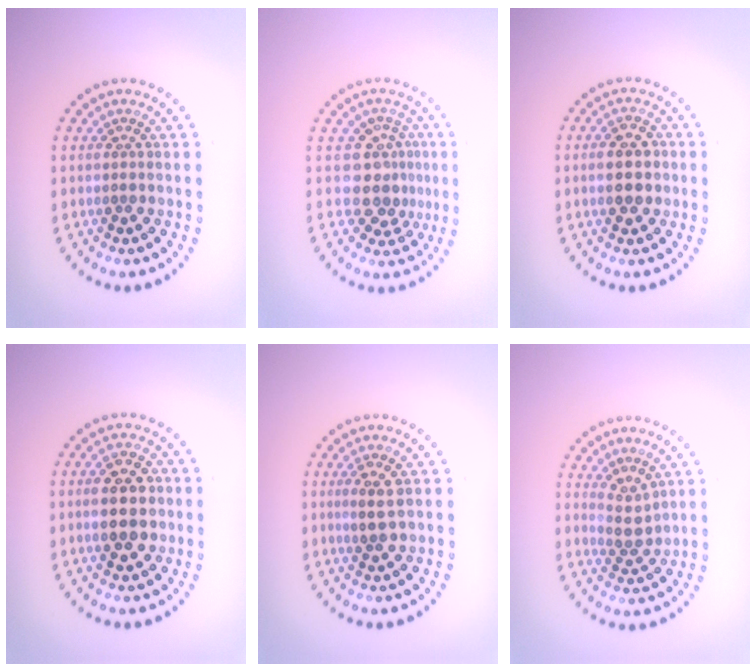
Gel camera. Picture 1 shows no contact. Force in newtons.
{"total": 3.3, "press": 2.5, "slide": 2.2}
{"total": 3.3, "press": 3.3, "slide": 0.1}
{"total": 5.0, "press": 5.0, "slide": 0.3}
{"total": 2.1, "press": 2.0, "slide": 0.5}
{"total": 1.7, "press": 1.4, "slide": 1.1}